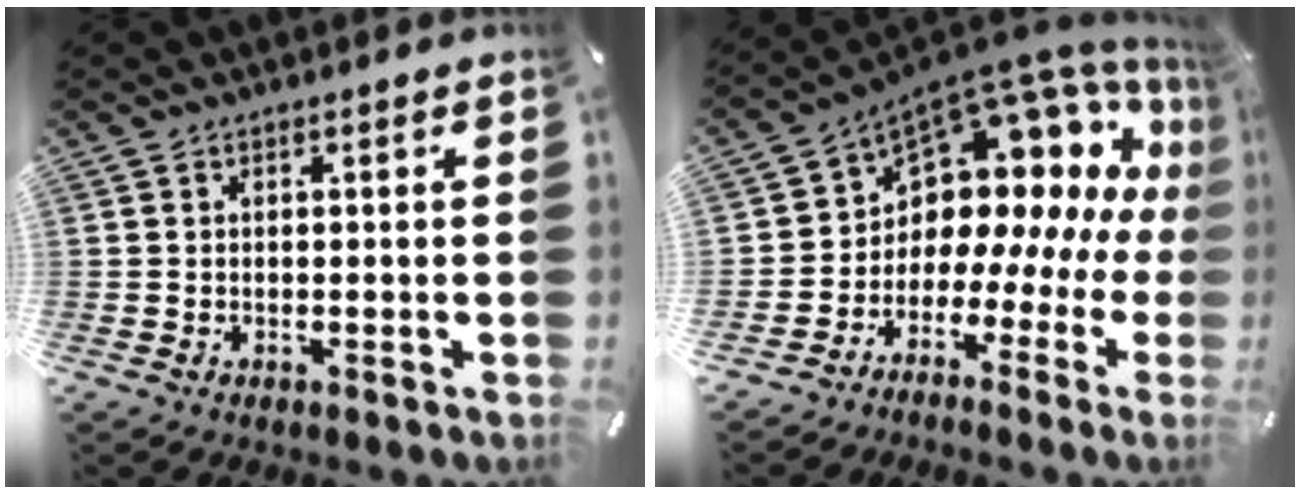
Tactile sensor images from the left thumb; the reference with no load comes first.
{"total": 11.8, "force": [5.7, 8.1, 6.4], "torque": [-0.106, -0.075, 0.100]}